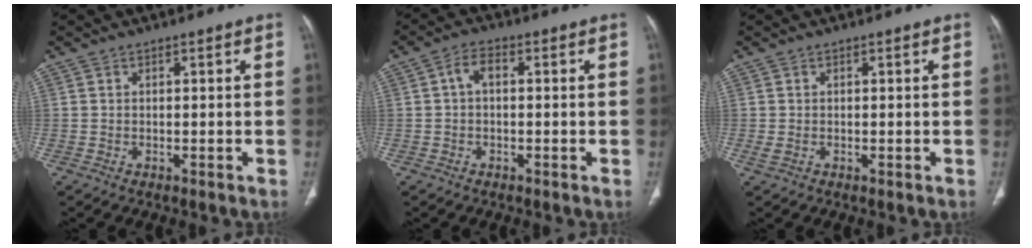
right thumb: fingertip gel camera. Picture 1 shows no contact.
{"total": 5.3, "force": [0.0, 3.4, 4.1], "torque": [-0.062, 0.020, -0.013]}
{"total": 1.0, "force": [-0.2, 0.6, 0.8], "torque": [-0.022, -0.001, 0.001]}